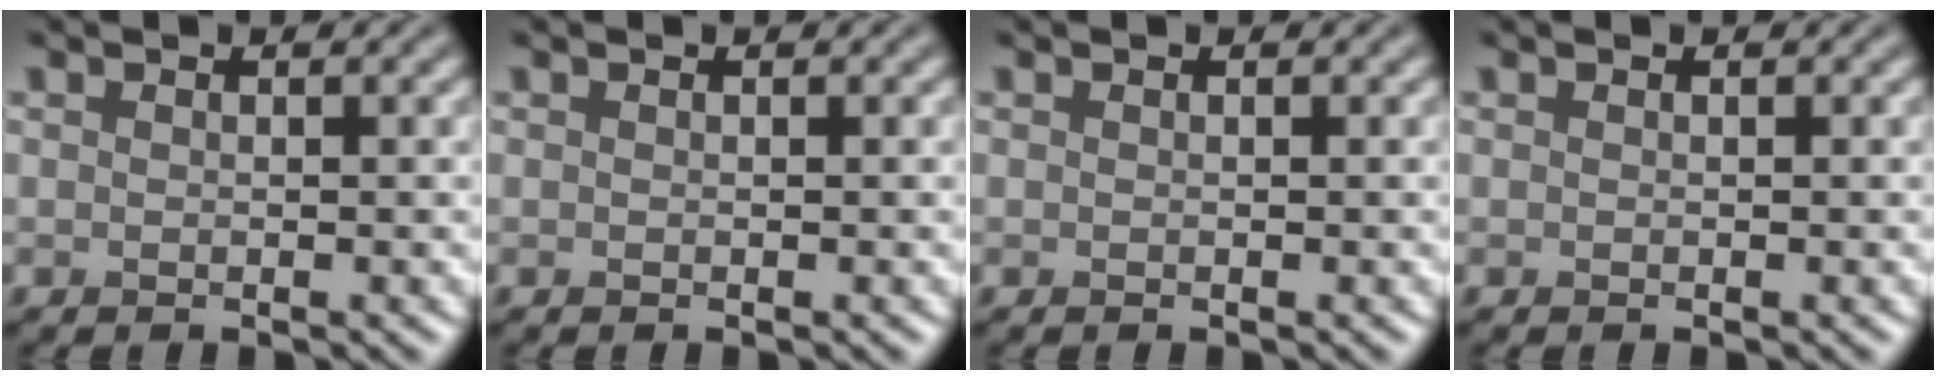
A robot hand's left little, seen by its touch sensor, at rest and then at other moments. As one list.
[{"total": 0.0}, {"total": 0.0}, {"total": 0.0}]